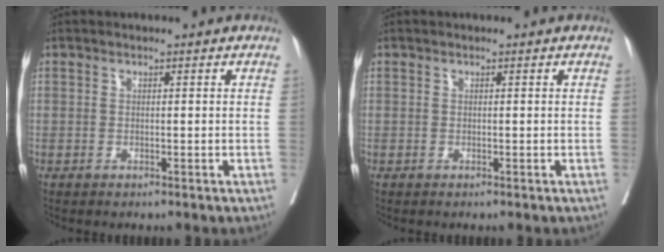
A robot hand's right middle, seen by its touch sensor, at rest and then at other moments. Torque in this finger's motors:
{"motor_torque": [0.00, 0.00, 0.00, 0.00]}